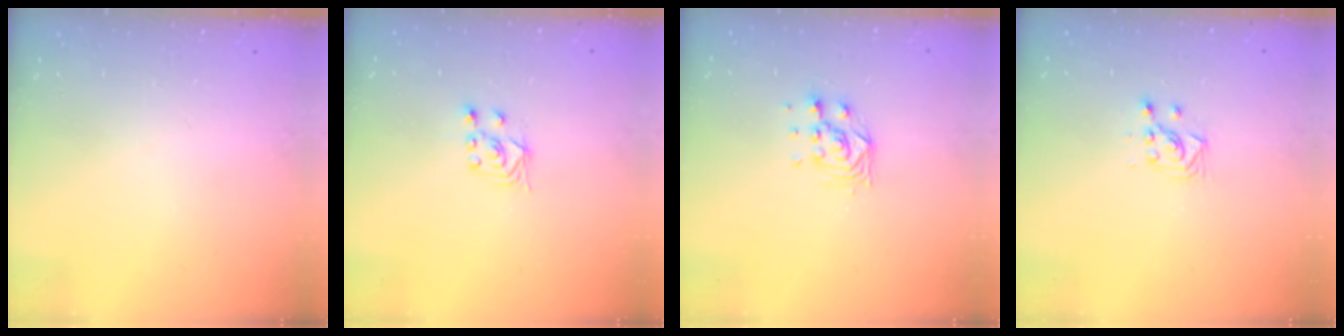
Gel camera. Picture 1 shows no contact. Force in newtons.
{"total": 3.0, "press": 2.8, "slide": 0.9}
{"total": 7.4, "press": 7.3, "slide": 0.6}
{"total": 3.4, "press": 3.3, "slide": 1.0}